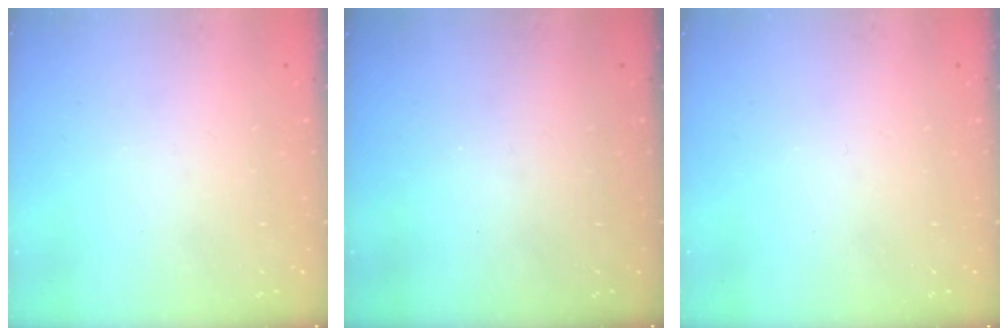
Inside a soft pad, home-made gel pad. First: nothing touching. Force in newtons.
{"total": 0.0}
{"total": 0.0}